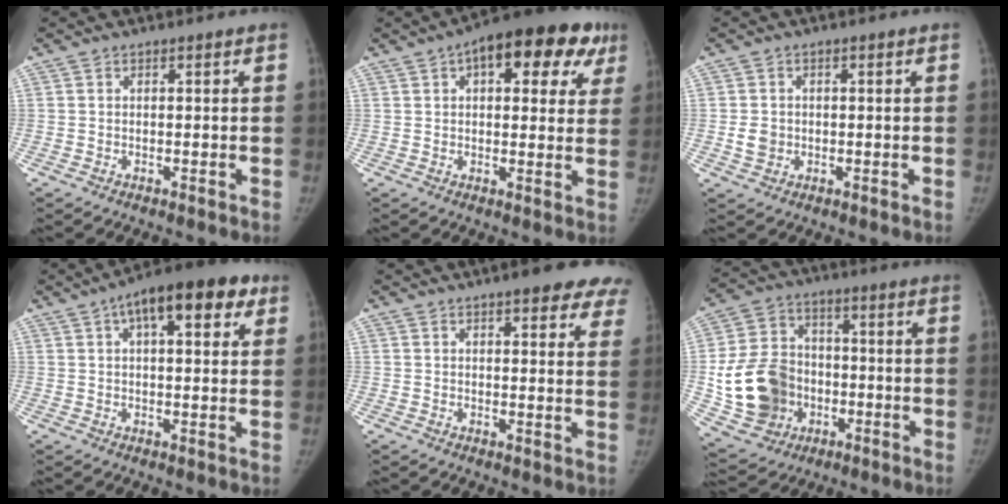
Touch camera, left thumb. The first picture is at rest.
{"total": 17.7, "force": [8.1, 8.9, 12.9], "torque": [-0.126, 0.015, 0.100]}
{"total": 3.2, "force": [-0.4, 2.8, 1.5], "torque": [-0.016, 0.003, -0.004]}
{"total": 14.2, "force": [6.4, 5.9, 11.2], "torque": [-0.130, 0.014, 0.085]}
{"total": 13.3, "force": [9.4, 3.8, 8.5], "torque": [-0.069, -0.023, 0.100]}
{"total": 17.5, "force": [-3.0, 14.5, 9.4], "torque": [-0.151, 0.019, -0.042]}